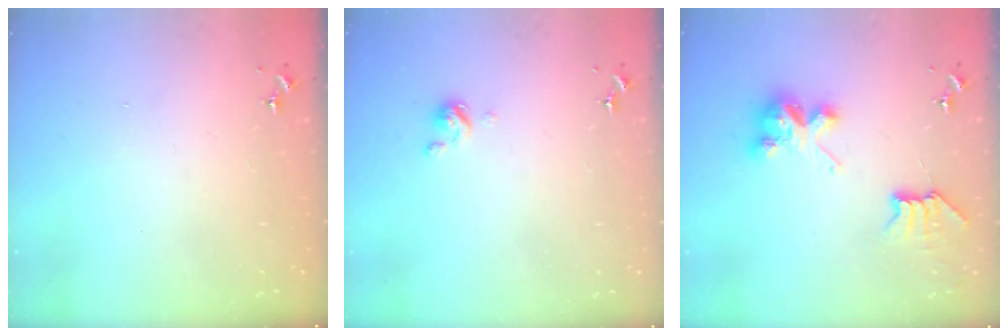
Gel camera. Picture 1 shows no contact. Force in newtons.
{"total": 3.6, "press": 3.5, "slide": 0.4}
{"total": 7.7, "press": 7.7, "slide": 0.2}